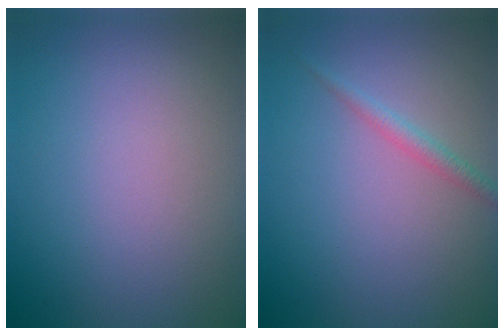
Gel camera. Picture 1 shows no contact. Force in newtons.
{"total": 1.4, "press": 1.4, "slide": 0.0}